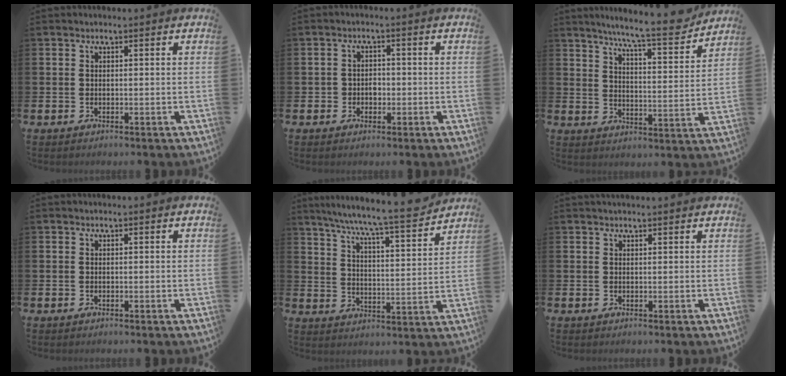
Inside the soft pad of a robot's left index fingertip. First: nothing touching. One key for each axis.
{"total": 1.9, "fx": -0.5, "fy": 1.7, "fz": 0.5, "tx": -0.001, "ty": 0.000, "tz": -0.018}
{"total": 8.9, "fx": 8.0, "fy": 0.3, "fz": 3.8, "tx": -0.072, "ty": -0.056, "tz": 0.133}
{"total": 0.0}
{"total": 8.7, "fx": 8.1, "fy": 0.0, "fz": 3.3, "tx": -0.085, "ty": -0.061, "tz": 0.136}
{"total": 0.9, "fx": 0.9, "fy": 0.0, "fz": 0.2, "tx": 0.006, "ty": -0.004, "tz": 0.015}